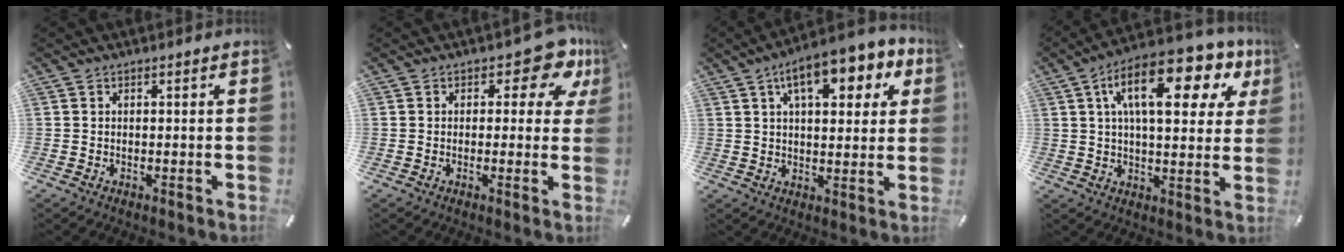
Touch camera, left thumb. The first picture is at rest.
{"total": 8.9, "force": [4.7, 4.5, 6.0], "torque": [-0.063, -0.027, 0.074]}
{"total": 13.0, "force": [6.6, 6.1, 9.4], "torque": [-0.138, -0.013, 0.108]}
{"total": 18.9, "force": [8.5, 7.8, 15.0], "torque": [-0.245, -0.022, 0.134]}